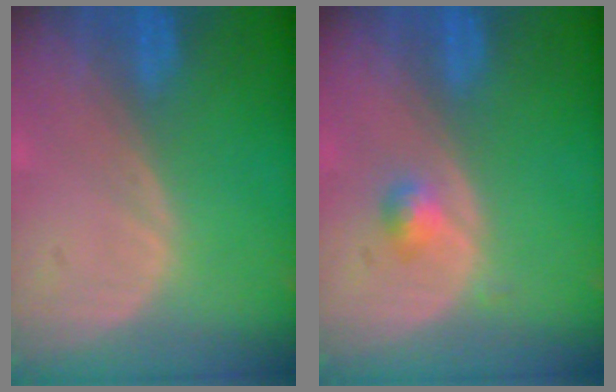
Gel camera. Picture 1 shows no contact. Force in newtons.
{"total": 2.0, "press": 1.8, "slide": 0.8}